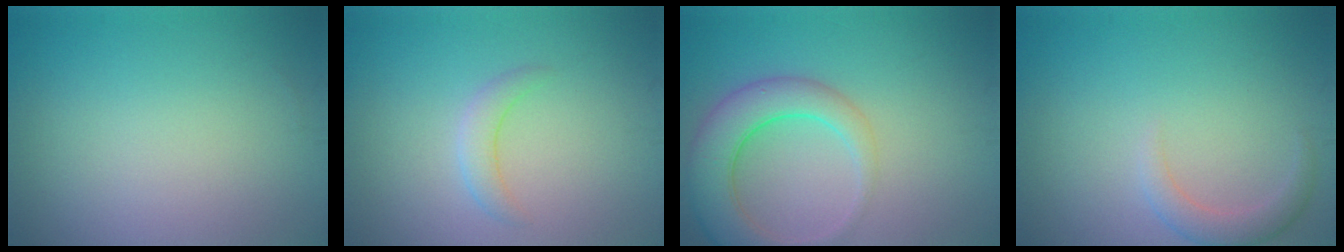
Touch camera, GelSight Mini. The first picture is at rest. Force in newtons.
{"total": 1.7, "press": 1.7, "slide": 0.0}
{"total": 5.9, "press": 5.8, "slide": 0.4}
{"total": 2.1, "press": 2.1, "slide": 0.2}